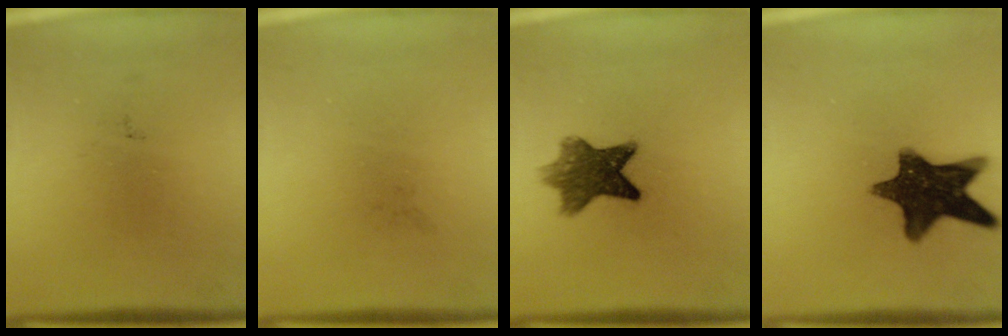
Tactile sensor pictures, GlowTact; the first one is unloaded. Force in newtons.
{"total": 0.0}
{"total": 8.1}
{"total": 13.1}